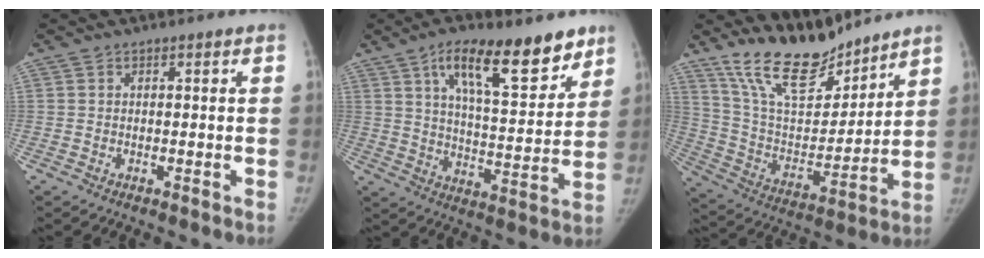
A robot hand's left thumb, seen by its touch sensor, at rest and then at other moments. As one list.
[{"total": 17.7, "force": [11.0, 6.3, 12.2], "torque": [-0.149, -0.057, 0.179]}, {"total": 17.3, "force": [14.4, 6.1, 7.3], "torque": [-0.088, -0.087, 0.271]}]